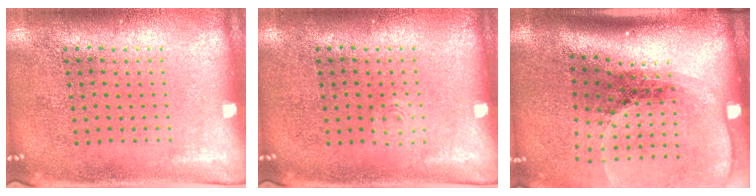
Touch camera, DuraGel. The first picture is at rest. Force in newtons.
{"total": 0.8, "press": 0.8, "slide": 0.1}
{"total": 2.6, "press": 1.8, "slide": 1.8}